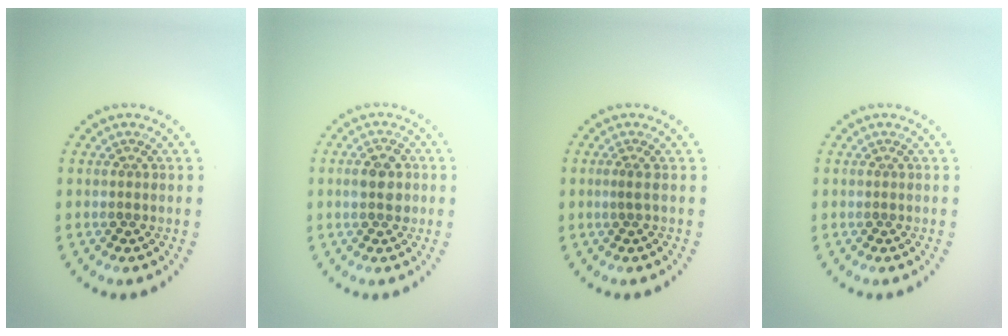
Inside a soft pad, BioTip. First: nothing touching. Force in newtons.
{"total": 2.7, "press": 2.7, "slide": 0.1}
{"total": 0.6, "press": 0.3, "slide": 0.6}
{"total": 0.0}